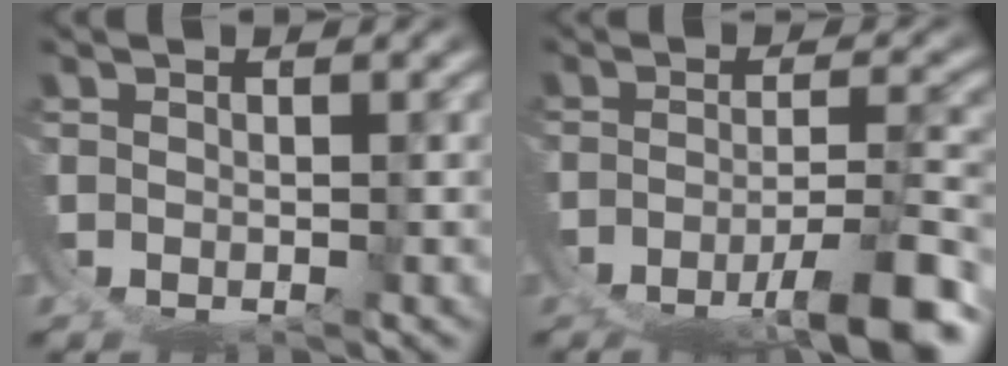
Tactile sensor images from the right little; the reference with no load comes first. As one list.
[{"total": 8.4, "force": [-5.0, 2.6, 6.2], "torque": [-0.088, -0.019, -0.057]}]